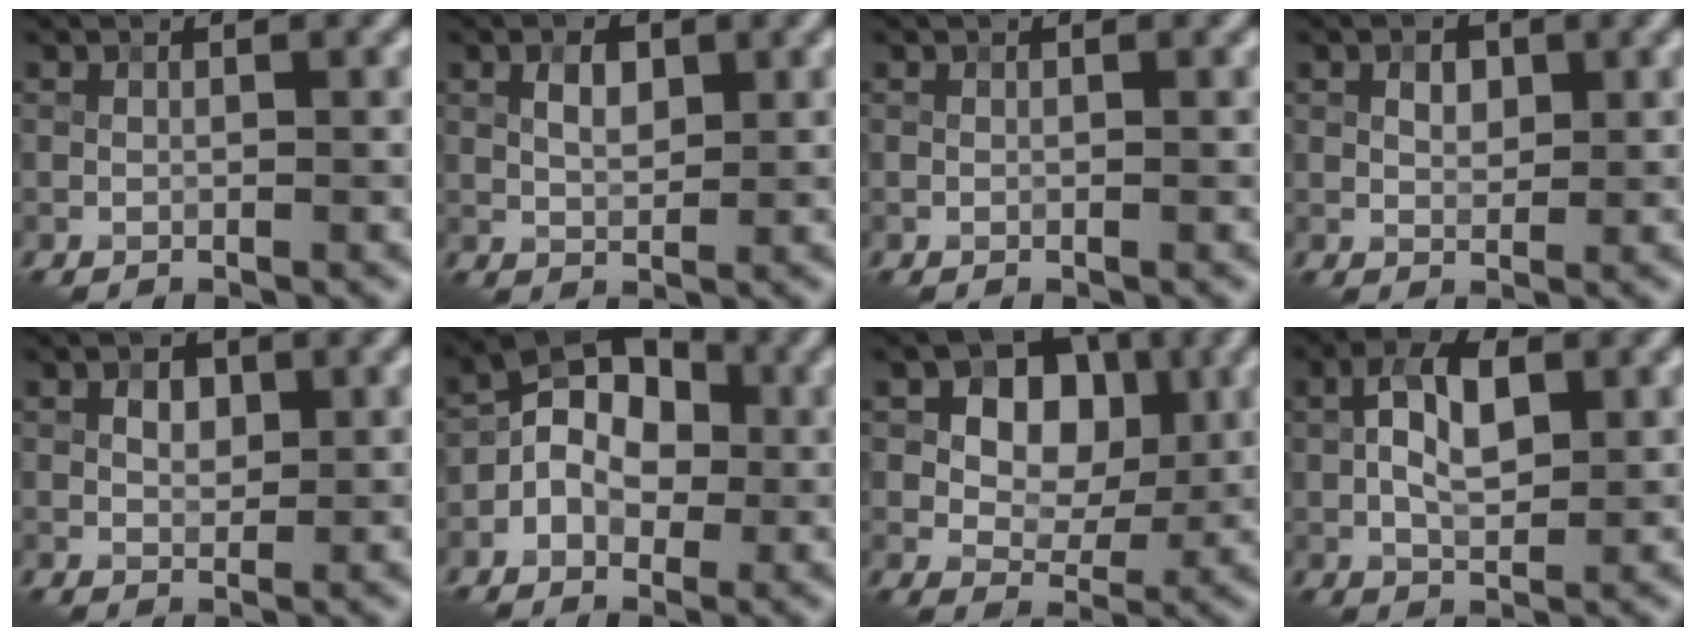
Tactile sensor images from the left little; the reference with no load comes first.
{"total": 2.4, "force": [0.7, 1.3, 1.8], "torque": [-0.032, 0.001, 0.011]}
{"total": 0.0}
{"total": 1.9, "force": [0.6, 1.3, 1.2], "torque": [-0.020, 0.000, 0.008]}
{"total": 2.0, "force": [0.6, 1.3, 1.3], "torque": [-0.022, 0.000, 0.008]}
{"total": 6.0, "force": [-0.4, 4.5, 4.0], "torque": [-0.042, 0.012, -0.019]}
{"total": 7.0, "force": [1.7, 5.1, 4.6], "torque": [-0.068, 0.007, 0.015]}
{"total": 5.5, "force": [0.9, 2.8, 4.7], "torque": [-0.091, 0.007, 0.013]}